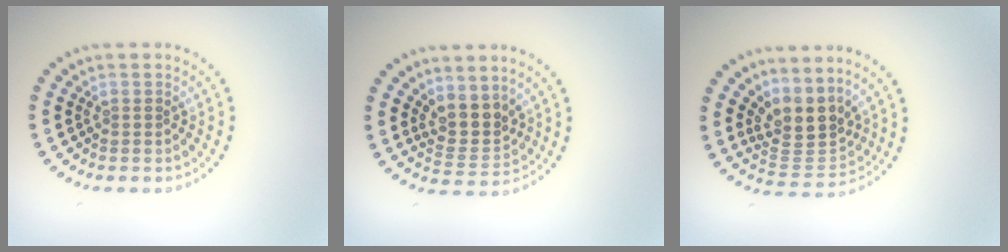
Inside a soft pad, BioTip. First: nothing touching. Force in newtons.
{"total": 3.0, "press": 2.3, "slide": 1.8}
{"total": 3.9, "press": 3.0, "slide": 2.4}